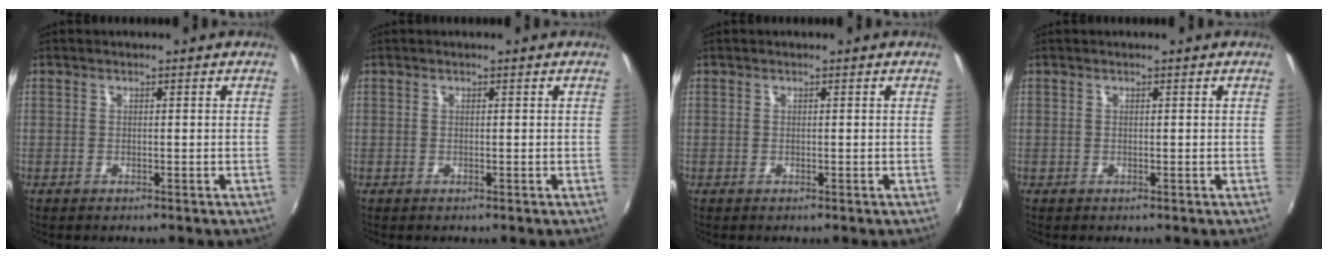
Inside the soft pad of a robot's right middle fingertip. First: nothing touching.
{"total": 0.0}
{"total": 0.0}
{"total": 0.0}